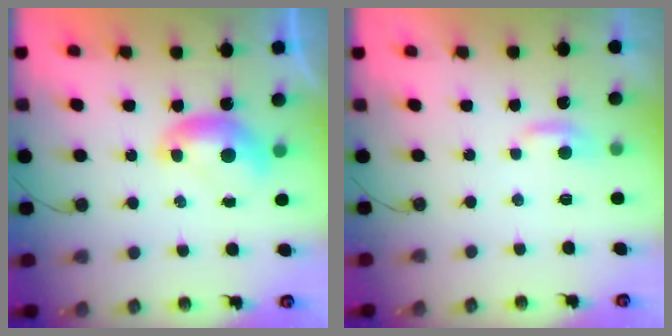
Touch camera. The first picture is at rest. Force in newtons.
{"total": 1.5, "press": 1.5, "slide": 0.3}